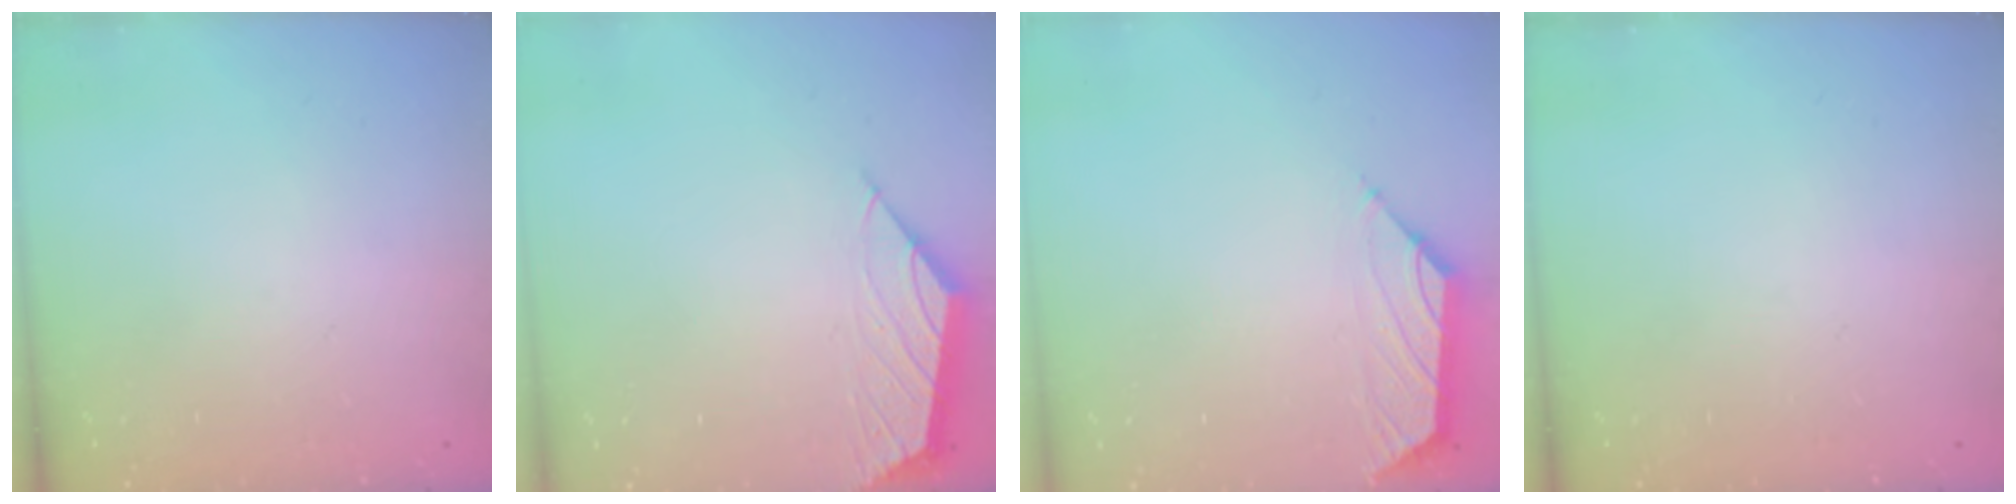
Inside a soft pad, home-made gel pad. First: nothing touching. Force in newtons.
{"total": 1.8, "press": 1.7, "slide": 0.5}
{"total": 1.5, "press": 1.4, "slide": 0.6}
{"total": 0.0}